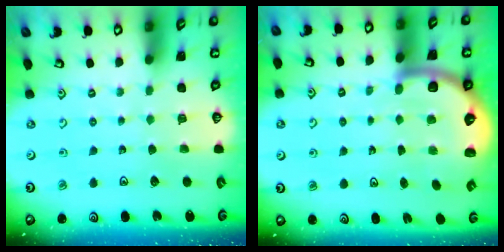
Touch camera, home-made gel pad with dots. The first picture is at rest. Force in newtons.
{"total": 6.1, "press": 5.7, "slide": 2.0}